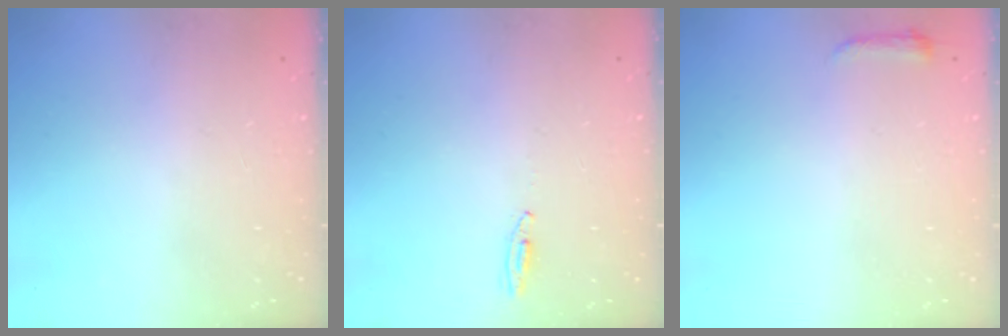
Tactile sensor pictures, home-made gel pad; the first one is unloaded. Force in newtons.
{"total": 2.7, "press": 2.5, "slide": 1.0}
{"total": 3.0, "press": 2.9, "slide": 0.6}